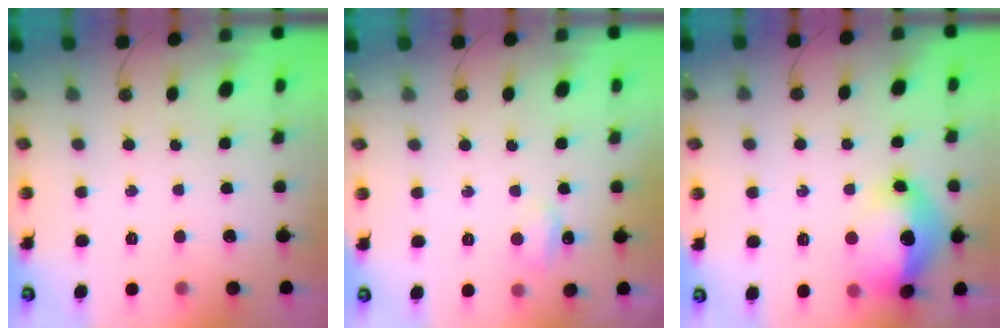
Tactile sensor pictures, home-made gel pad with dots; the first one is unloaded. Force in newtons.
{"total": 5.1, "press": 5.0, "slide": 1.0}
{"total": 16.0, "press": 15.9, "slide": 1.9}